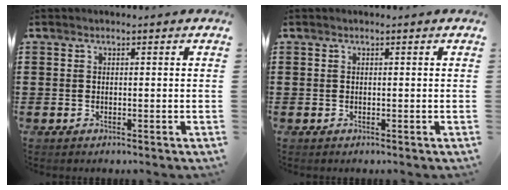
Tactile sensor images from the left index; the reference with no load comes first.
{"total": 0.0}